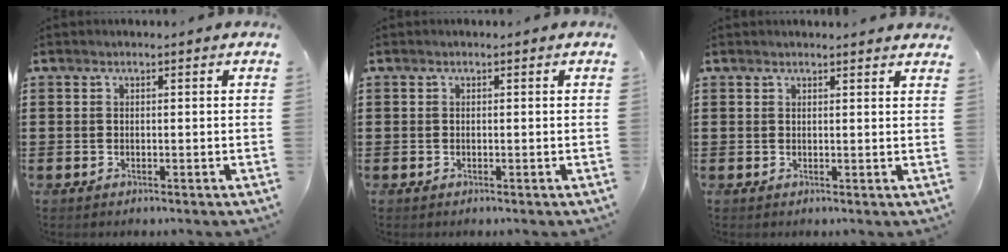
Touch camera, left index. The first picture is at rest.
{"total": 0.0}
{"total": 1.3, "force": [1.3, 0.0, 0.2], "torque": [-0.006, 0.000, 0.025]}